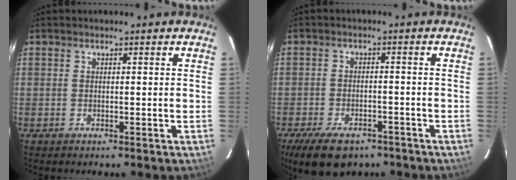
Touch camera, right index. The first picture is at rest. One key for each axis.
{"total": 13.2, "fx": -8.9, "fy": 7.0, "fz": 6.9, "tx": -0.155, "ty": -0.014, "tz": -0.130}